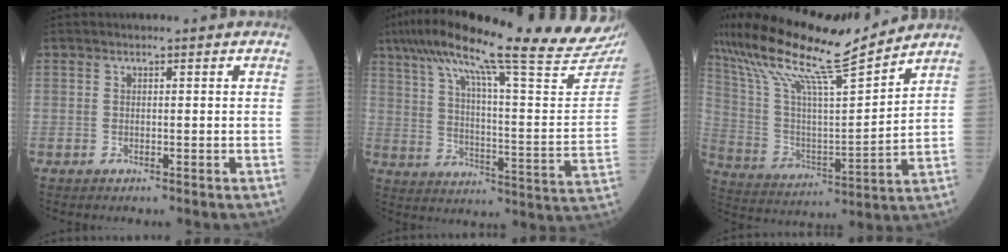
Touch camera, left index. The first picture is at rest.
{"total": 30.7, "force": [26.0, 0.8, 16.4], "torque": [-0.261, -0.056, 0.341]}
{"total": 19.0, "force": [16.3, 0.3, 9.8], "torque": [-0.197, 0.011, 0.290]}